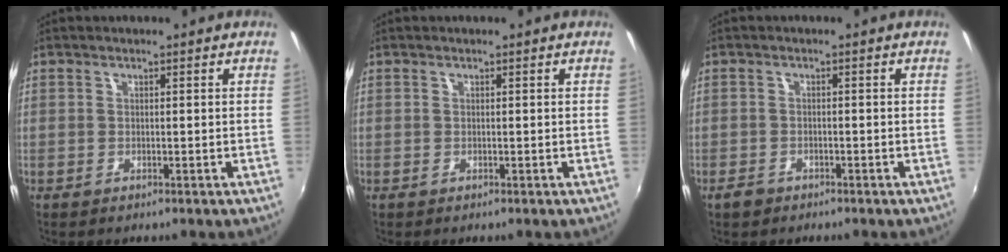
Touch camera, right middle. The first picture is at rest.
{"total": 0.0}
{"total": 2.1, "force": [-1.6, 1.3, 0.5], "torque": [-0.016, 0.000, -0.027]}